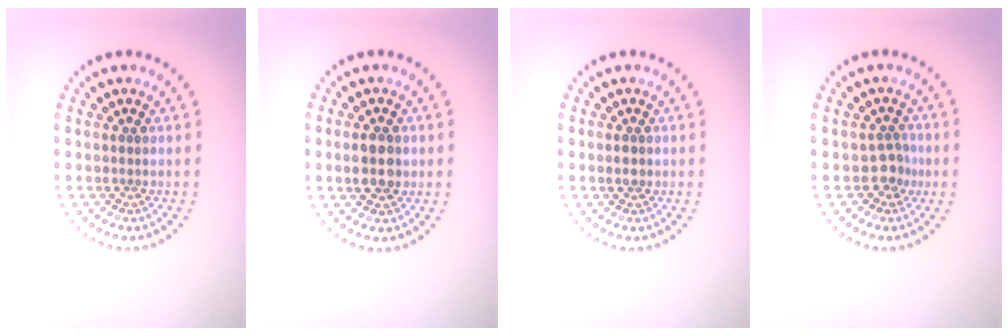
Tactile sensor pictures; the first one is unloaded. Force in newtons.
{"total": 2.9, "press": 2.9, "slide": 0.0}
{"total": 1.2, "press": 1.2, "slide": 0.1}
{"total": 1.7, "press": 1.4, "slide": 0.9}